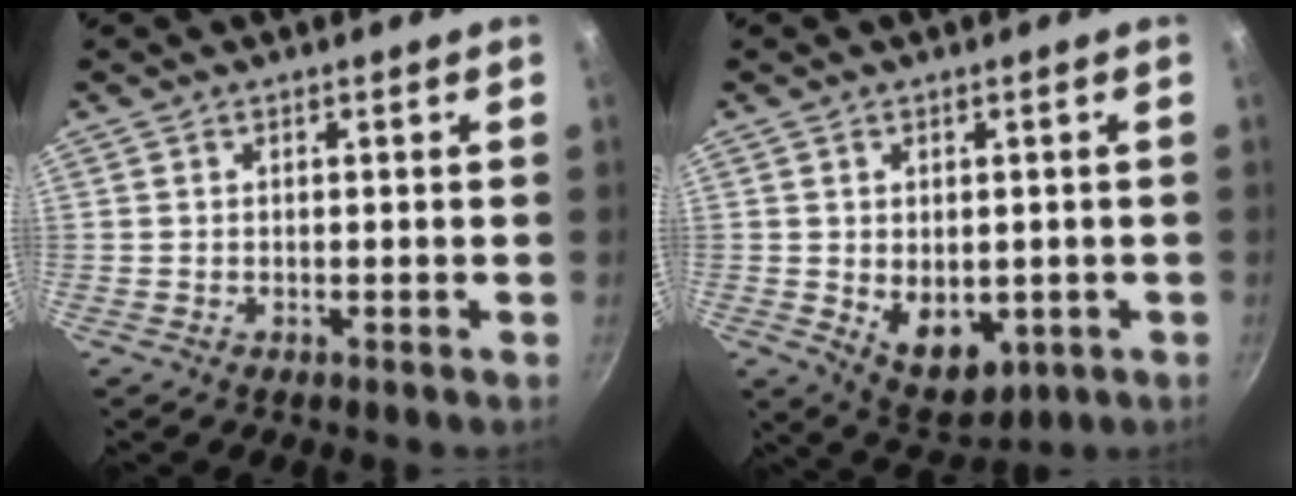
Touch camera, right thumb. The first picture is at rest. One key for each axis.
{"total": 9.1, "fx": -1.2, "fy": 6.2, "fz": 6.6, "tx": -0.071, "ty": -0.014, "tz": 0.003}